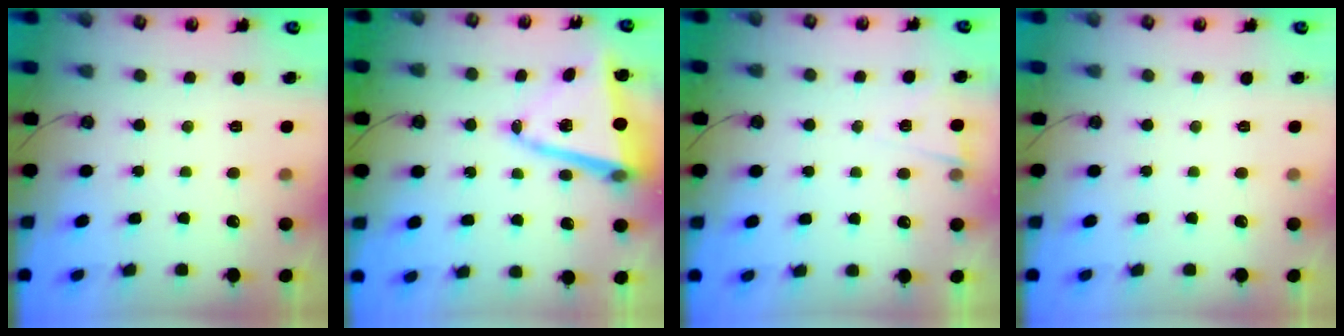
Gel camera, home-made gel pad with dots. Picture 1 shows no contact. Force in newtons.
{"total": 12.7, "press": 12.6, "slide": 1.4}
{"total": 3.0, "press": 2.8, "slide": 1.0}
{"total": 0.0}